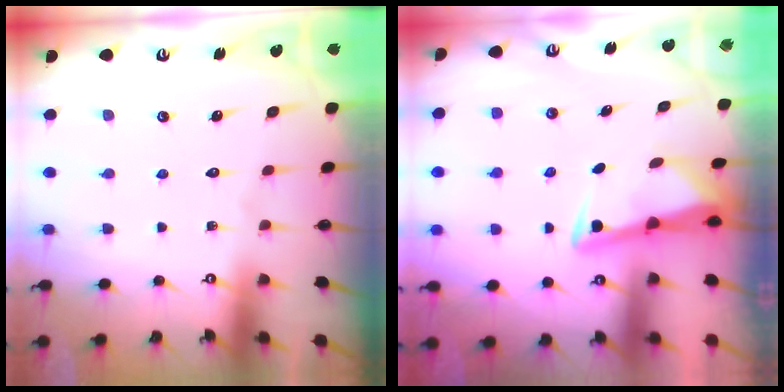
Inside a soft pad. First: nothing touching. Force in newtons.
{"total": 3.1, "press": 3.1, "slide": 0.3}